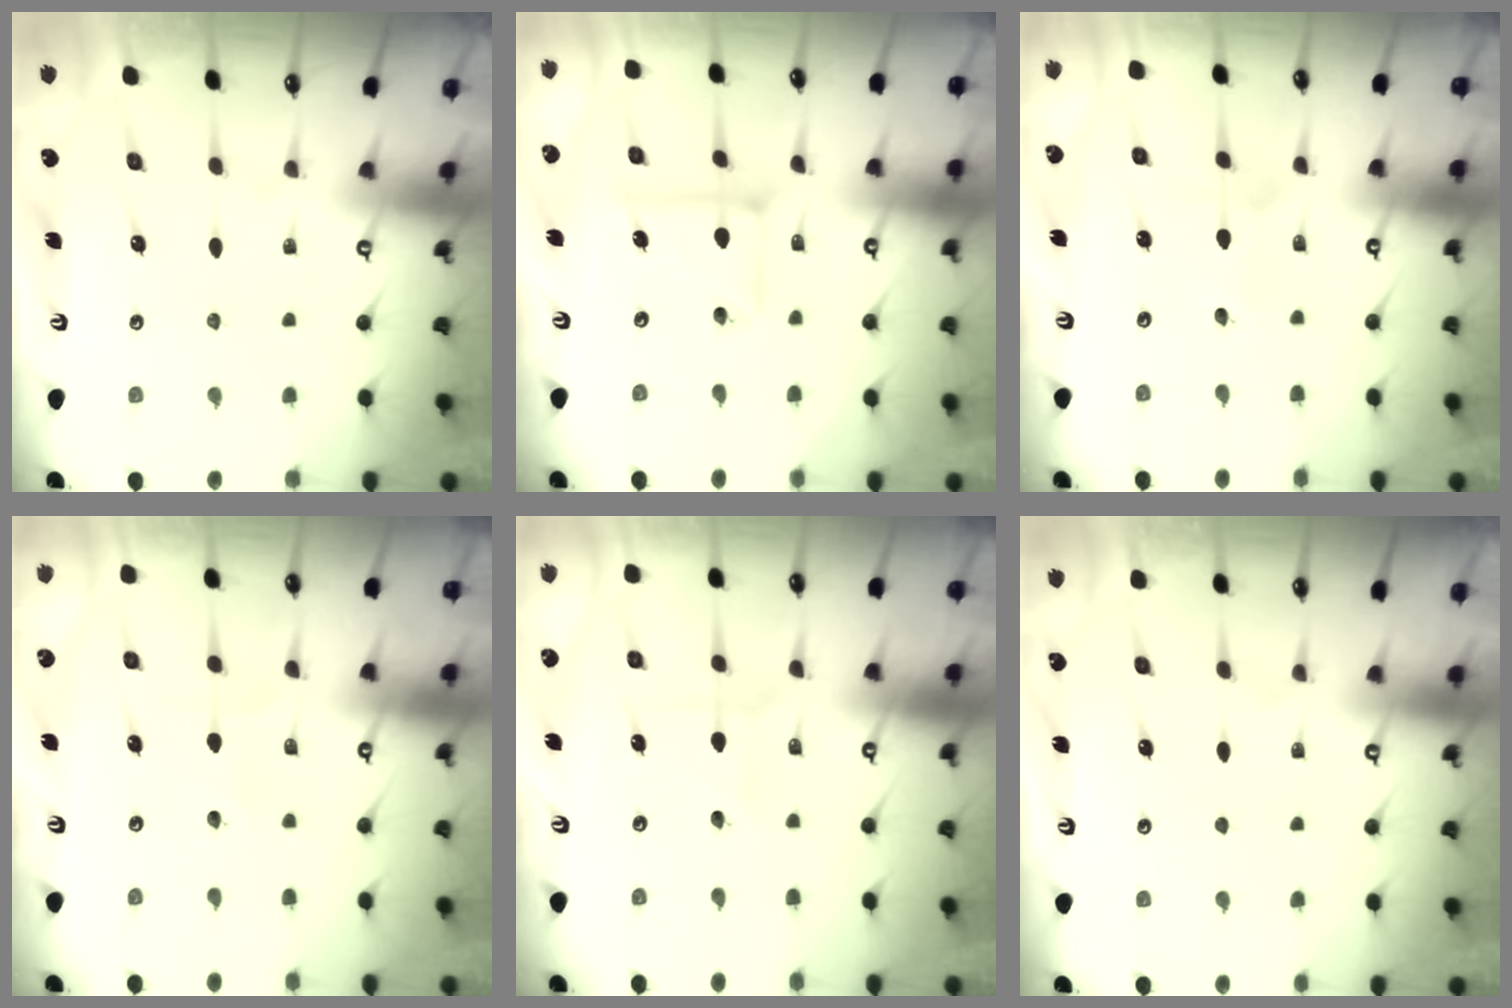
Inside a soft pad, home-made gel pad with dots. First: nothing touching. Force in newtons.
{"total": 9.4, "press": 9.4, "slide": 0.7}
{"total": 1.5, "press": 1.5, "slide": 0.1}
{"total": 1.6, "press": 1.5, "slide": 0.5}
{"total": 2.0, "press": 2.0, "slide": 0.1}
{"total": 0.0}